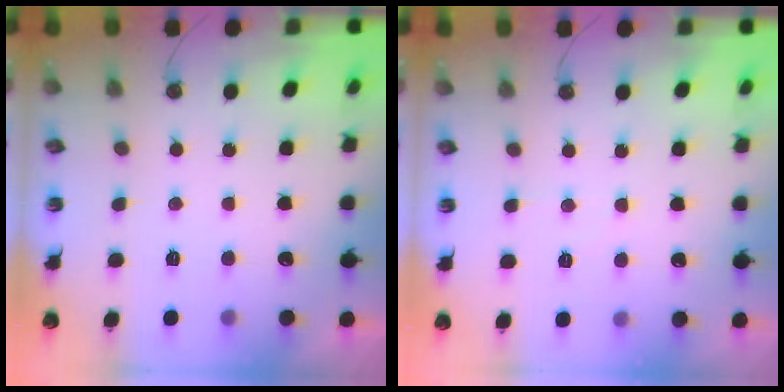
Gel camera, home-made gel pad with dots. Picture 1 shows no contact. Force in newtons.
{"total": 3.3, "press": 3.3, "slide": 0.5}